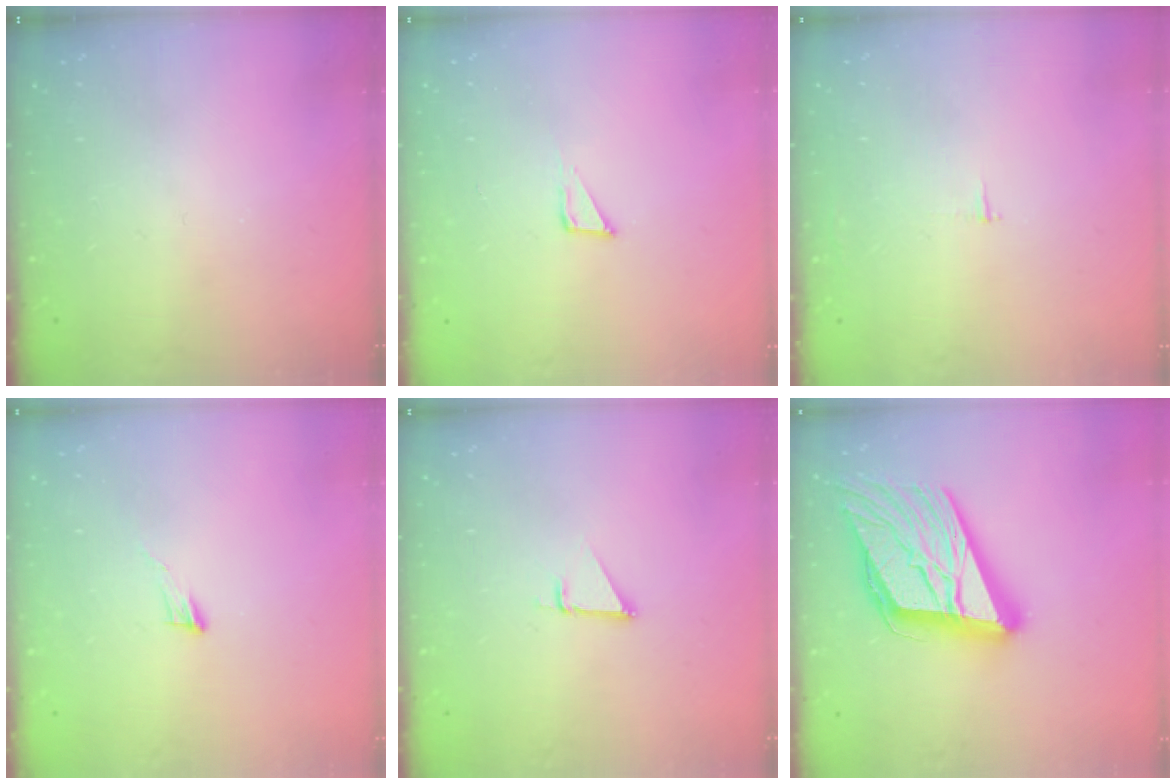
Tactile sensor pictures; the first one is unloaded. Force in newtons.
{"total": 2.3, "press": 2.3, "slide": 0.1}
{"total": 2.3, "press": 2.3, "slide": 0.2}
{"total": 3.7, "press": 3.7, "slide": 0.3}
{"total": 2.3, "press": 2.3, "slide": 0.1}
{"total": 27.8, "press": 27.3, "slide": 5.1}